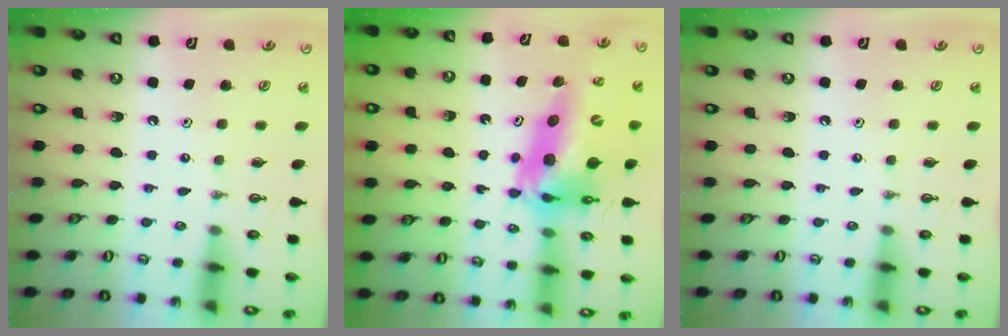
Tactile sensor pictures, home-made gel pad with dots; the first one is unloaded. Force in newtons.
{"total": 16.4, "press": 16.3, "slide": 1.6}
{"total": 0.0}